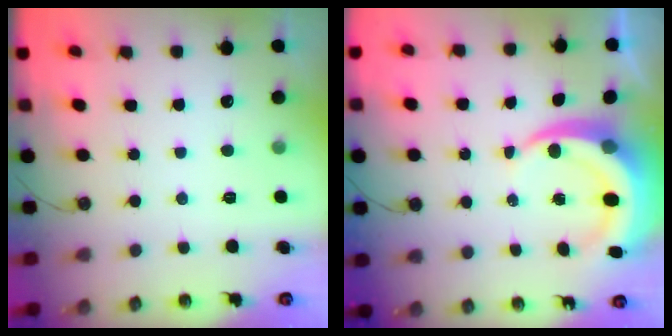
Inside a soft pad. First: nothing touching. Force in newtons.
{"total": 8.8, "press": 8.8, "slide": 1.2}